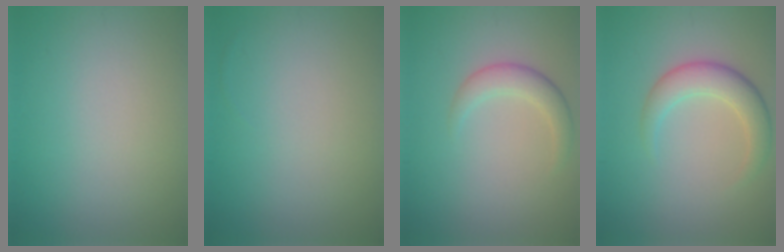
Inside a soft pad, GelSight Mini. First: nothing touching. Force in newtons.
{"total": 0.0}
{"total": 2.4, "press": 2.4, "slide": 0.1}
{"total": 3.7, "press": 3.7, "slide": 0.1}